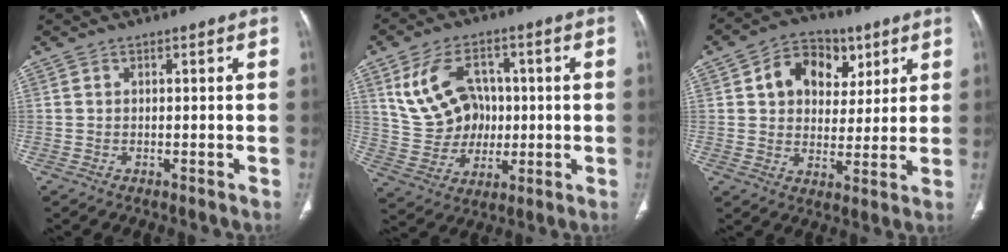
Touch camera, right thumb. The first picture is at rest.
{"total": 13.4, "force": [2.8, 10.7, 7.6], "torque": [-0.102, 0.005, 0.066]}
{"total": 12.3, "force": [4.8, 9.3, 6.5], "torque": [-0.060, -0.005, 0.077]}